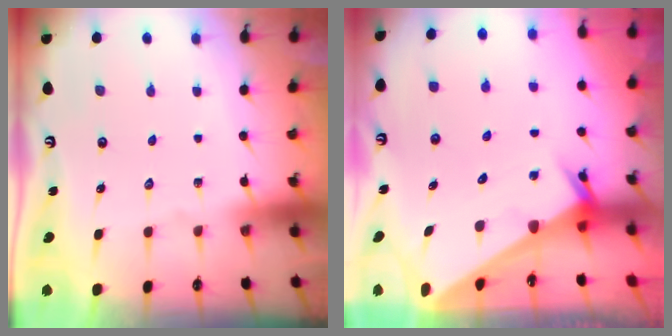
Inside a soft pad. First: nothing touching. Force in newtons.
{"total": 2.0, "press": 2.0, "slide": 0.1}